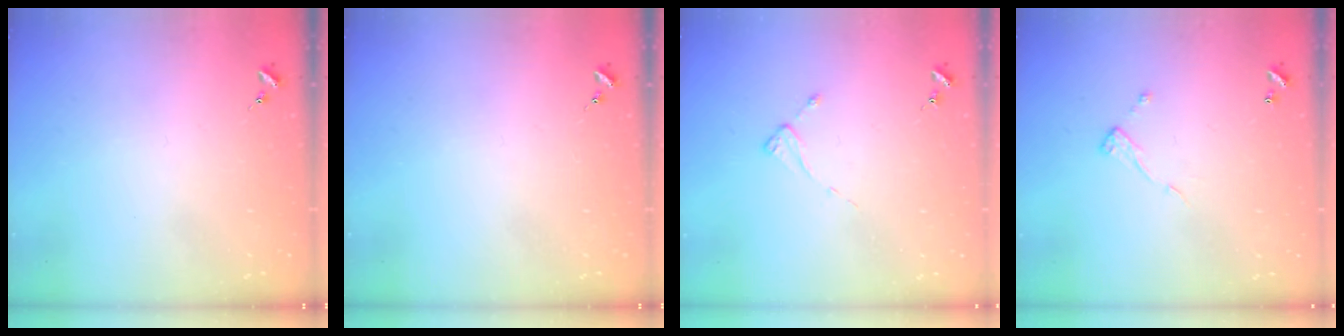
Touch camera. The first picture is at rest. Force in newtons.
{"total": 0.0}
{"total": 2.0, "press": 2.0, "slide": 0.3}
{"total": 7.0, "press": 7.0, "slide": 0.4}